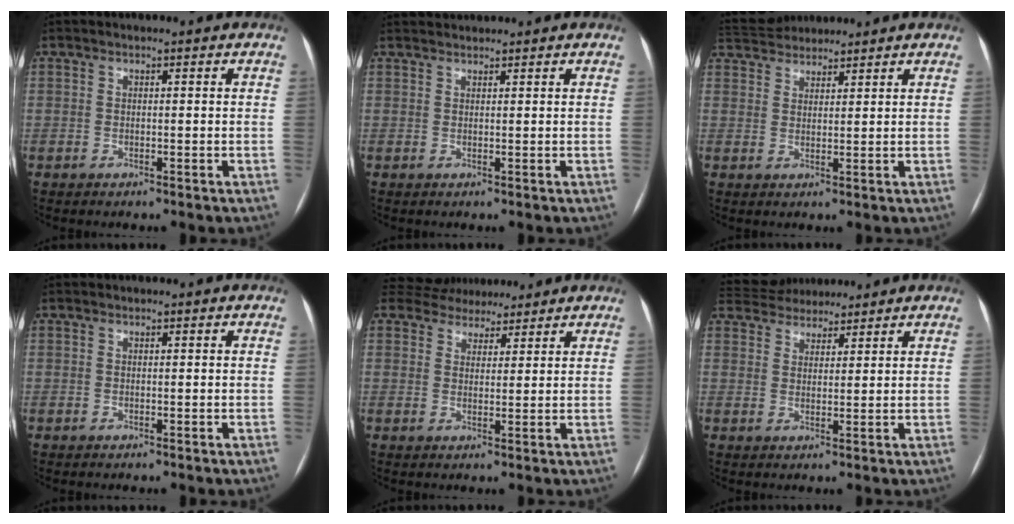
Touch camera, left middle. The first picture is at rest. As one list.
[{"total": 1.9, "force": [1.9, 0.0, -0.1], "torque": [-0.002, 0.022, 0.038]}, {"total": 7.4, "force": [6.9, 1.8, 1.8], "torque": [-0.037, 0.038, 0.121]}, {"total": 0.0}, {"total": 7.8, "force": [7.2, 3.1, 0.8], "torque": [-0.006, 0.024, 0.106]}, {"total": 8.8, "force": [8.2, 2.7, 1.9], "torque": [-0.035, 0.034, 0.135]}]